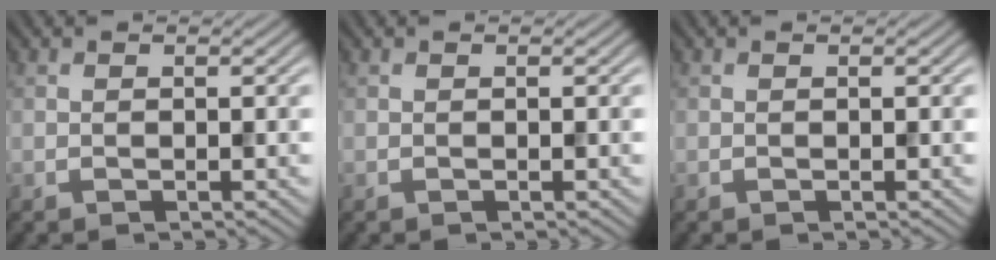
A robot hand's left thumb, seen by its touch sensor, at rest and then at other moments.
{"total": 0.0}
{"total": 0.0}